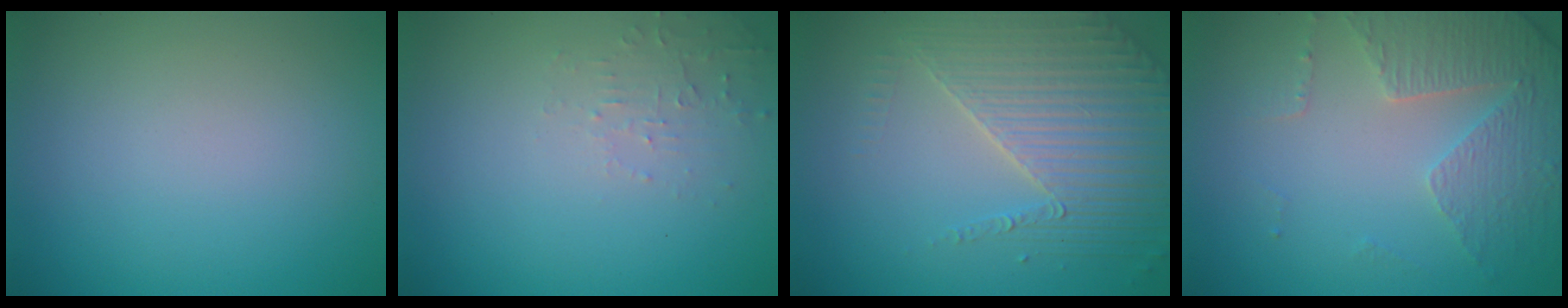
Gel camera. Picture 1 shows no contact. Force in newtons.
{"total": 1.5, "press": 1.5, "slide": 0.3}
{"total": 4.3, "press": 4.0, "slide": 1.6}
{"total": 4.6, "press": 3.4, "slide": 3.2}